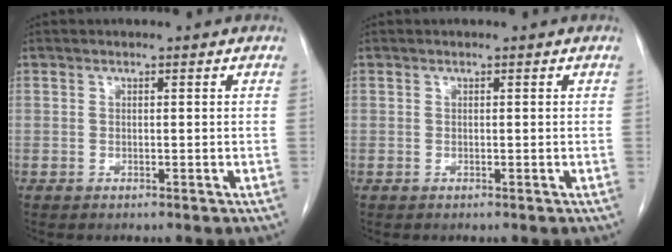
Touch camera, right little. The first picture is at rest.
{"total": 0.0}